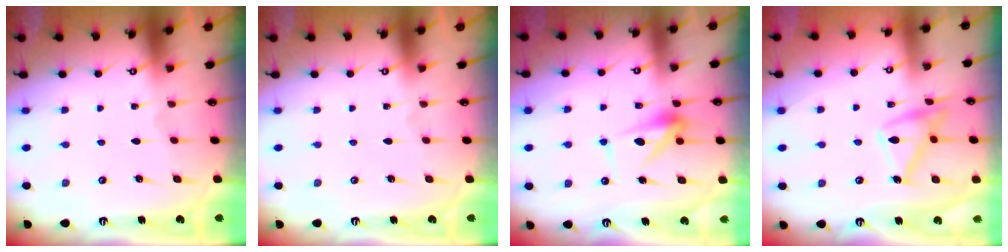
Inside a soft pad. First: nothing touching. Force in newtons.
{"total": 0.0}
{"total": 9.6, "press": 9.6, "slide": 0.5}
{"total": 16.1, "press": 16.1, "slide": 0.7}